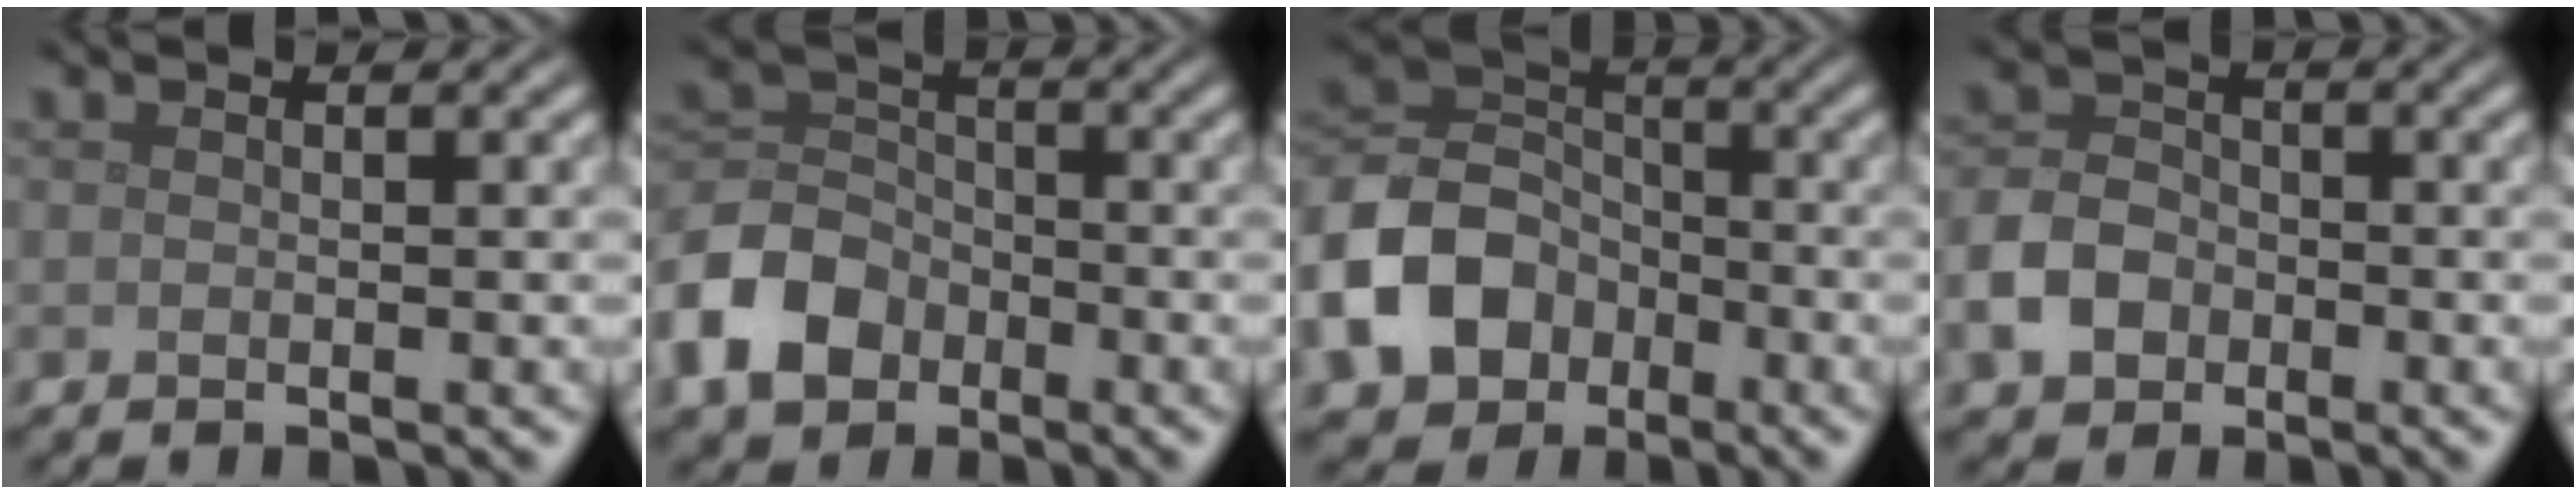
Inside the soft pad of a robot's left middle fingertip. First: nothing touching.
{"total": 6.0, "force": [-3.2, 4.4, 2.6], "torque": [-0.057, 0.005, -0.080]}
{"total": 8.7, "force": [-3.9, 6.5, 4.3], "torque": [-0.091, -0.001, -0.090]}
{"total": 4.0, "force": [-1.7, 3.0, 1.9], "torque": [-0.041, 0.002, -0.040]}